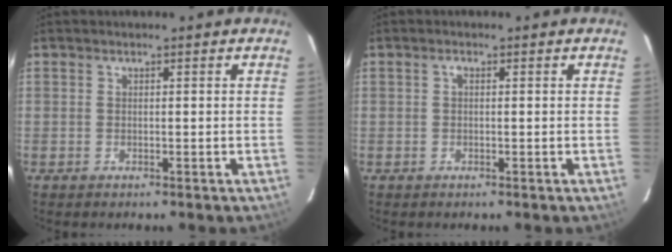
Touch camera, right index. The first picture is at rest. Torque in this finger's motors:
{"motor_torque": [0.28, 0.07, 0.11, 0.02]}